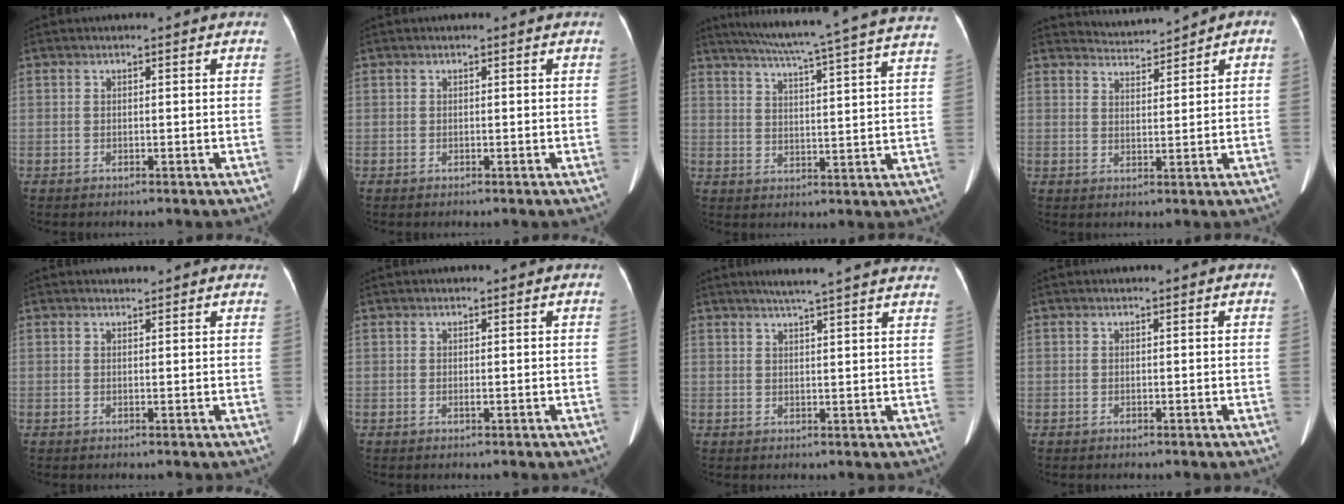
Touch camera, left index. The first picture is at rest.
{"total": 0.0}
{"total": 25.5, "force": [22.6, -0.8, 11.9], "torque": [-0.192, -0.036, 0.280]}
{"total": 2.8, "force": [2.8, -0.1, -0.4], "torque": [0.006, 0.013, 0.057]}
{"total": 1.9, "force": [1.9, 0.4, 0.2], "torque": [-0.009, 0.011, 0.023]}
{"total": 0.6, "force": [0.3, 0.1, 0.5], "torque": [-0.011, 0.001, 0.003]}
{"total": 14.8, "force": [13.2, 0.4, 6.7], "torque": [-0.097, 0.011, 0.157]}
{"total": 0.5, "force": [0.5, 0.0, 0.2], "torque": [-0.002, 0.011, 0.010]}